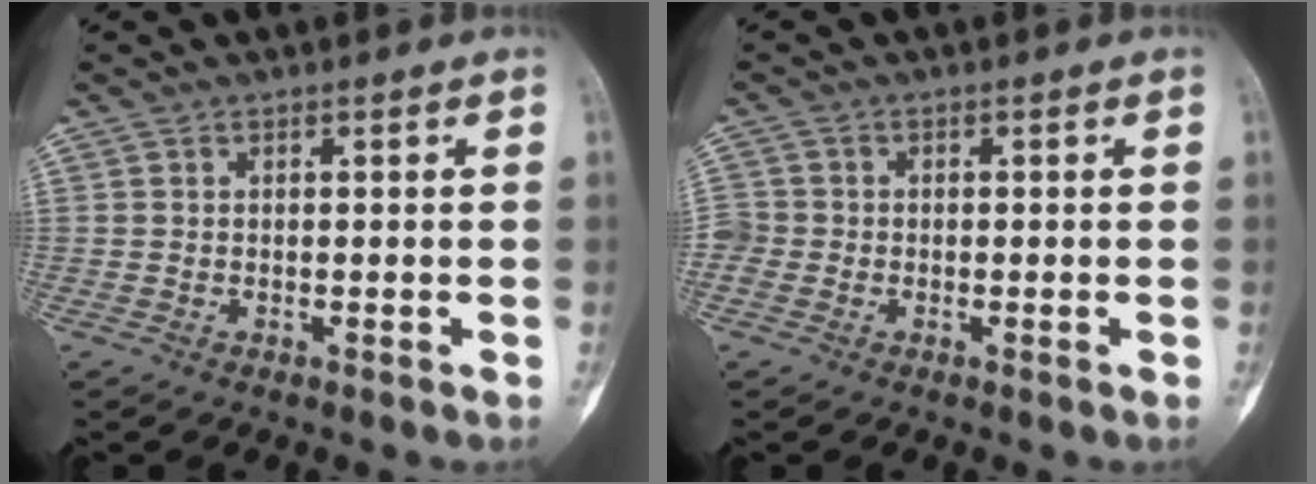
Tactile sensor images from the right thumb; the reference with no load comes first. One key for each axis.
{"total": 3.1, "fx": -0.6, "fy": 2.9, "fz": 0.9, "tx": -0.010, "ty": 0.008, "tz": -0.016}